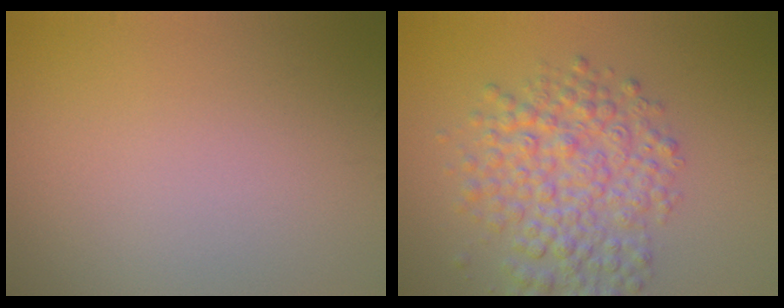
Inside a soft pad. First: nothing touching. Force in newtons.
{"total": 5.8, "press": 5.8, "slide": 0.1}